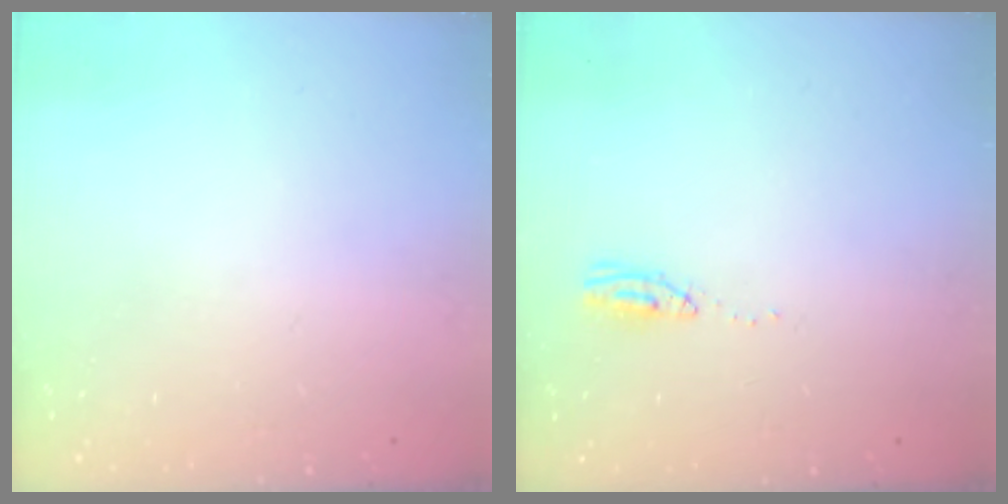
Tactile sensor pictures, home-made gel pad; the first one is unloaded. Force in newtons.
{"total": 3.7, "press": 3.4, "slide": 1.4}